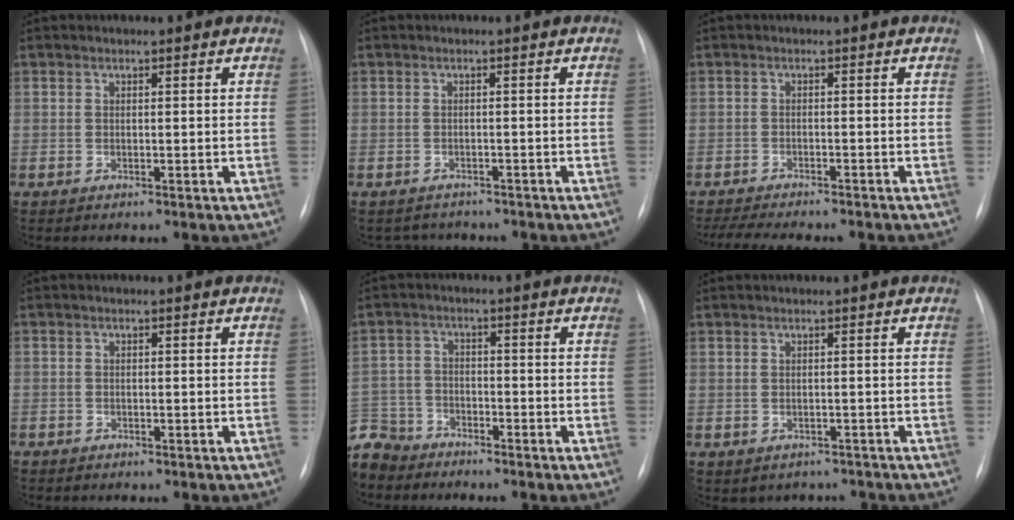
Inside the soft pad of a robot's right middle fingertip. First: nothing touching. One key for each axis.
{"total": 3.4, "fx": -3.0, "fy": 1.5, "fz": -0.3, "tx": 0.002, "ty": 0.009, "tz": -0.040}
{"total": 12.2, "fx": -10.8, "fy": 2.1, "fz": 5.3, "tx": -0.079, "ty": -0.010, "tz": -0.143}
{"total": 2.5, "fx": -2.0, "fy": 1.2, "fz": 0.9, "tx": -0.013, "ty": 0.002, "tz": -0.018}
{"total": 10.0, "fx": -8.5, "fy": 5.0, "fz": 1.1, "tx": -0.040, "ty": 0.004, "tz": -0.162}
{"total": 4.6, "fx": -3.9, "fy": 2.5, "fz": 0.2, "tx": 0.006, "ty": 0.019, "tz": -0.044}